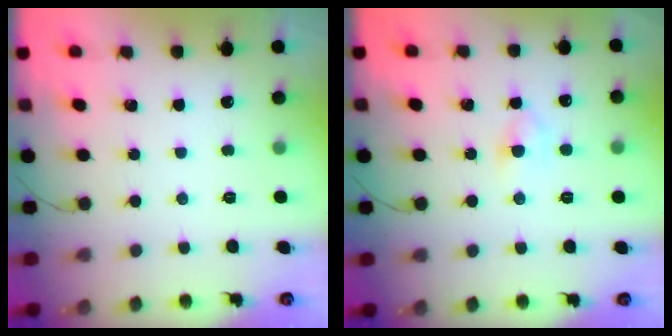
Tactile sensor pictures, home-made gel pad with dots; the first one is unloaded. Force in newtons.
{"total": 3.7, "press": 3.5, "slide": 1.1}